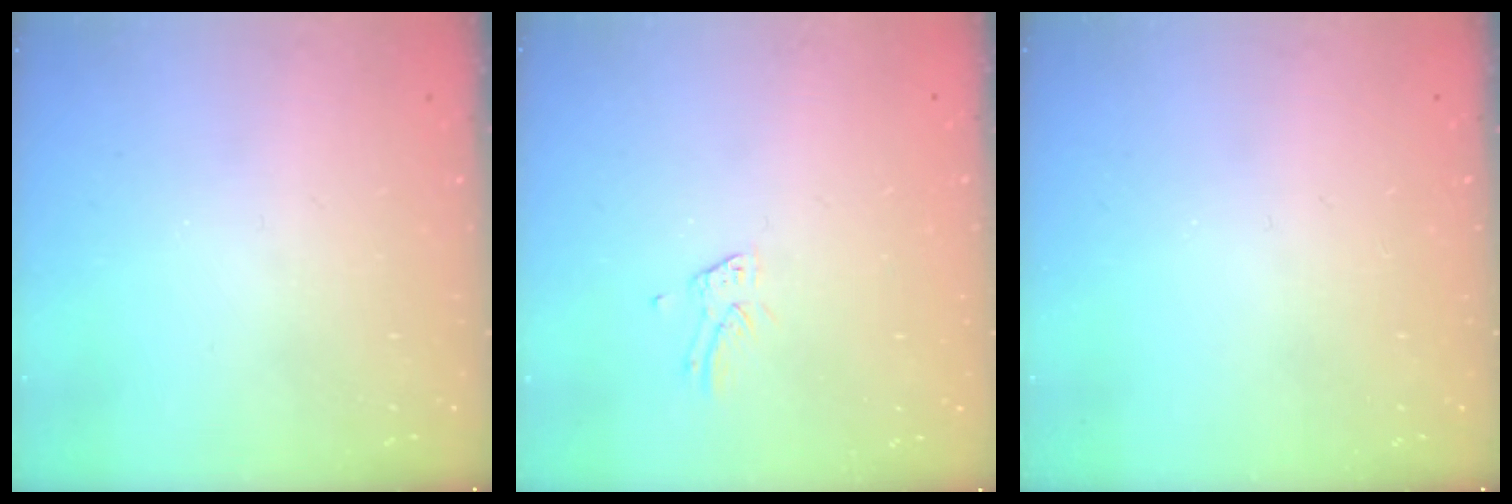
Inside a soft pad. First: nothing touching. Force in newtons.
{"total": 1.2, "press": 1.2, "slide": 0.1}
{"total": 0.0}